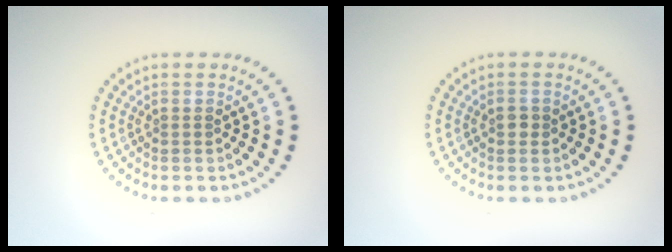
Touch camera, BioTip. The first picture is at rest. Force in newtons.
{"total": 0.9, "press": 0.8, "slide": 0.1}